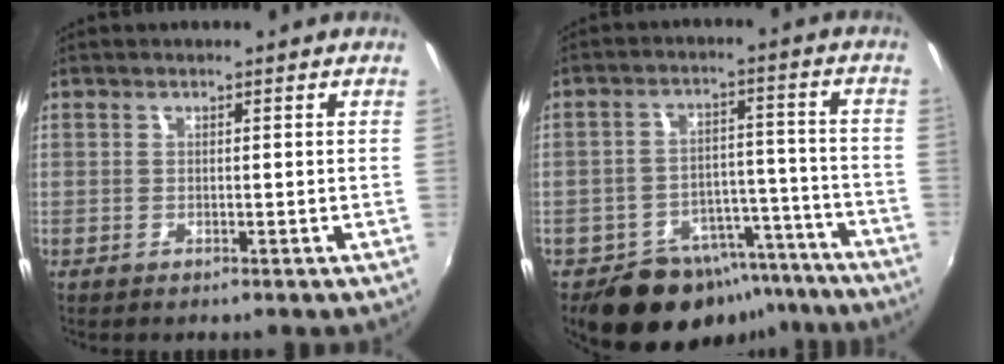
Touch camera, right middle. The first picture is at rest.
{"total": 15.1, "force": [-11.2, 8.6, 5.3], "torque": [-0.105, 0.033, -0.139]}